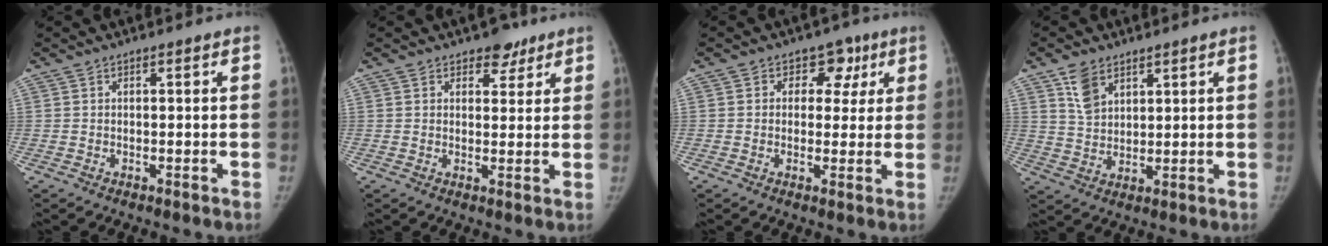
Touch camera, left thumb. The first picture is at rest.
{"total": 3.8, "force": [2.6, 2.7, 1.1], "torque": [0.019, -0.012, 0.033]}
{"total": 6.6, "force": [2.2, 5.5, 3.0], "torque": [0.007, 0.003, 0.021]}
{"total": 5.9, "force": [3.5, 3.7, 2.9], "torque": [-0.036, -0.019, 0.073]}